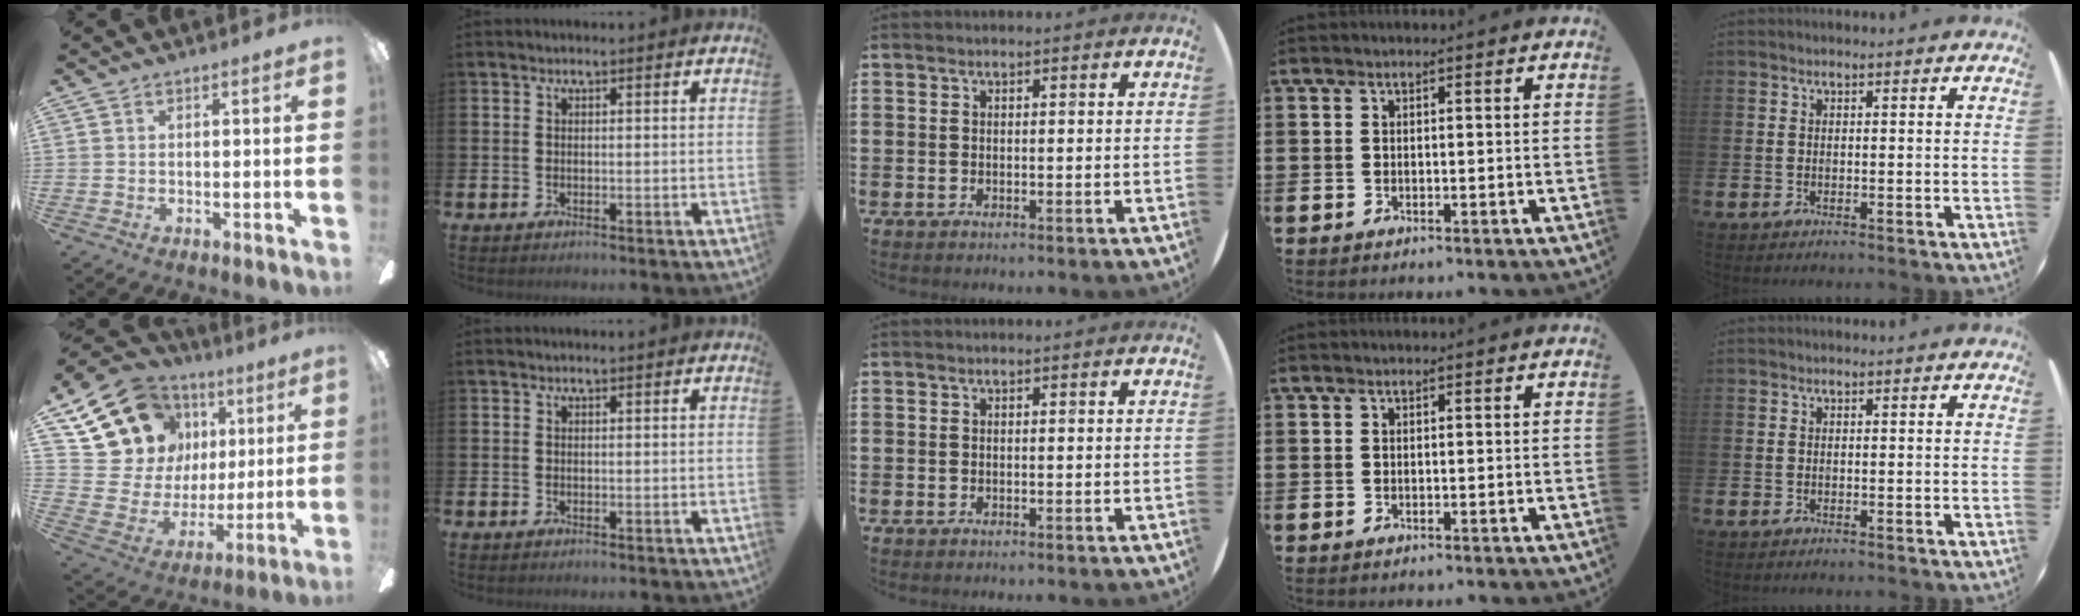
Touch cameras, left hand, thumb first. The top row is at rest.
{"thumb": {"total": 17.3, "force": [9.2, 13.7, 5.2], "torque": [-0.112, -0.048, 0.193]}}